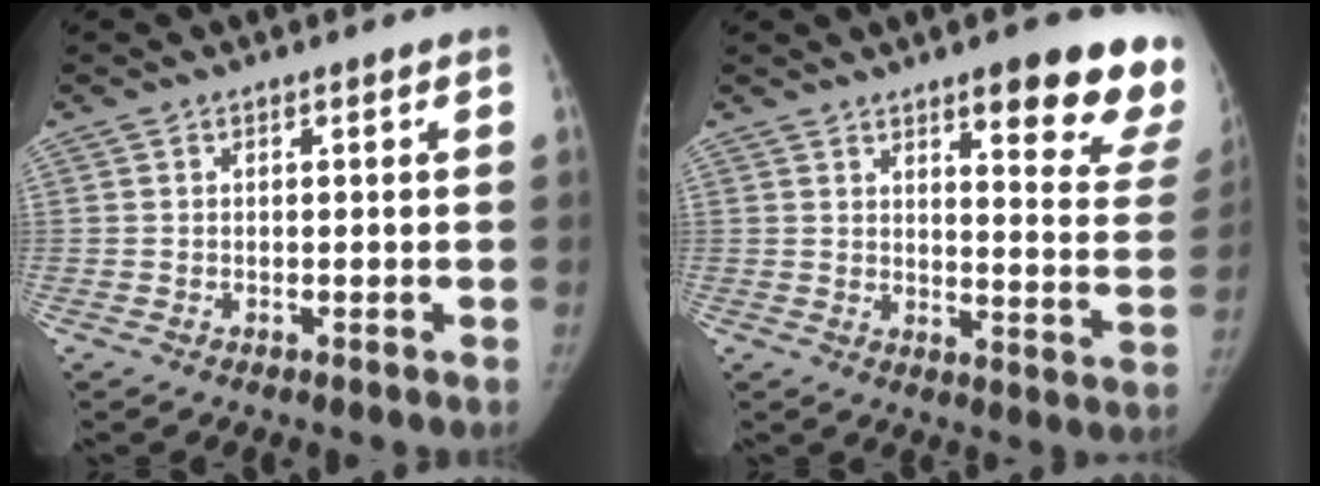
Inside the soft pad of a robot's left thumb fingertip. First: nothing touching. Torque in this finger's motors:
{"motor_torque": [1.50, 0.76, 1.22, -1.07, 0.20]}